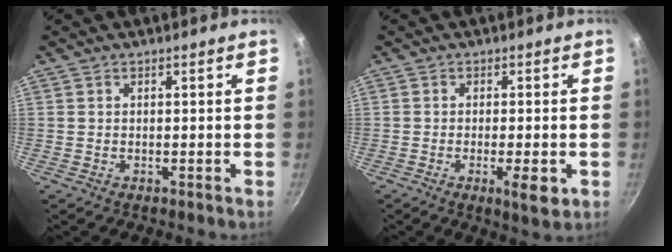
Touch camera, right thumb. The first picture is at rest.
{"total": 5.2, "force": [-1.7, 1.2, 4.7], "torque": [-0.077, 0.000, -0.026]}